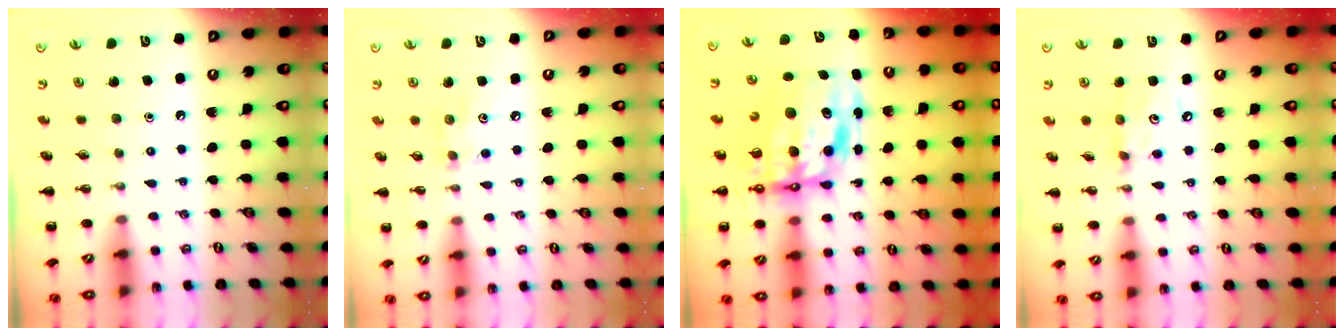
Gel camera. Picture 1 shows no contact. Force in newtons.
{"total": 4.5, "press": 4.5, "slide": 0.6}
{"total": 12.9, "press": 12.4, "slide": 3.5}
{"total": 5.7, "press": 5.7, "slide": 0.5}